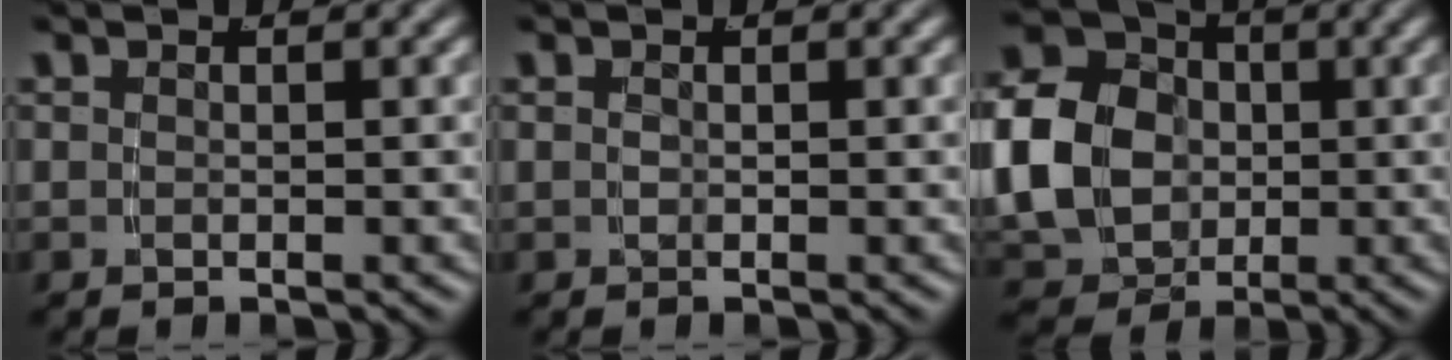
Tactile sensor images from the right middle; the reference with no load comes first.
{"total": 0.0}
{"total": 14.4, "force": [-0.2, 12.7, 6.8], "torque": [-0.166, -0.037, -0.004]}